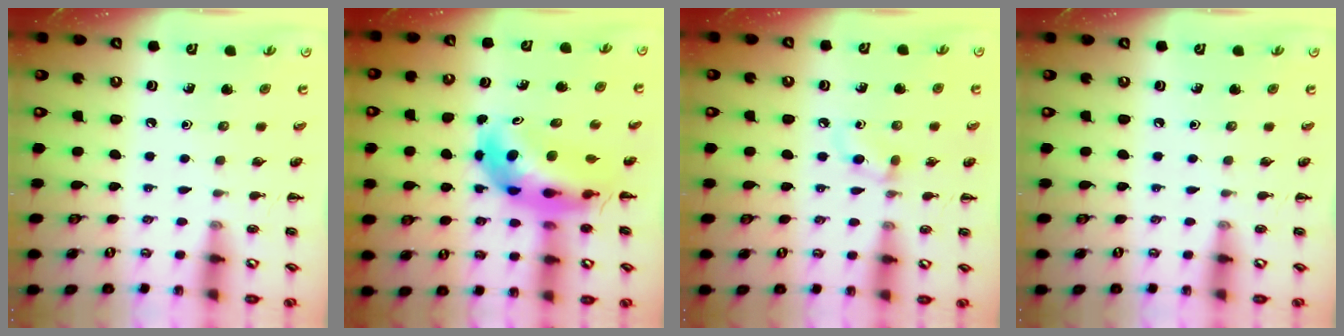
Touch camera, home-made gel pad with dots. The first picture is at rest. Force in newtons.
{"total": 7.6, "press": 7.2, "slide": 2.5}
{"total": 3.9, "press": 3.6, "slide": 1.5}
{"total": 0.0}